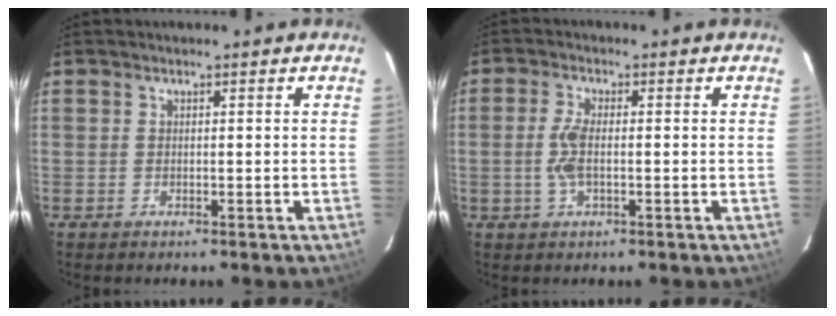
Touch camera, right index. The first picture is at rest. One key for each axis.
{"total": 4.5, "fx": -0.7, "fy": 1.5, "fz": 4.2, "tx": -0.090, "ty": 0.000, "tz": -0.013}